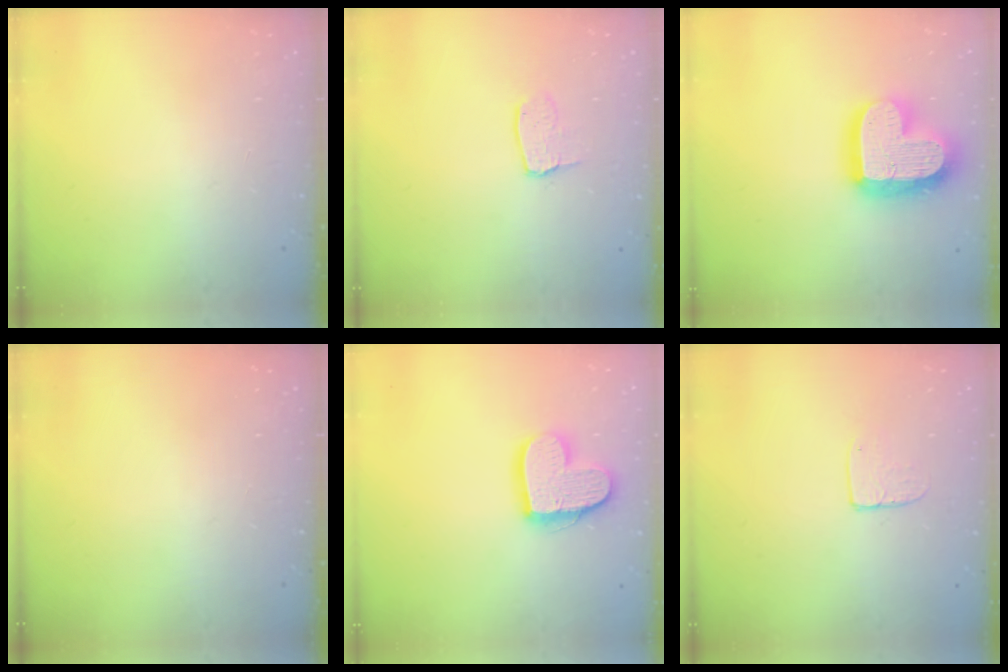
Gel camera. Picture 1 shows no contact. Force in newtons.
{"total": 3.0, "press": 3.0, "slide": 0.2}
{"total": 20.7, "press": 20.7, "slide": 1.7}
{"total": 0.0}
{"total": 14.1, "press": 14.0, "slide": 1.0}
{"total": 5.4, "press": 5.4, "slide": 0.4}